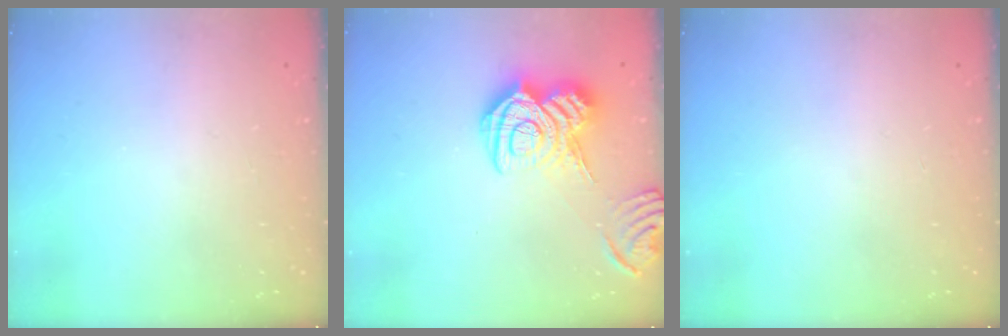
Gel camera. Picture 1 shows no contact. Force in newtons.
{"total": 16.8, "press": 16.8, "slide": 1.1}
{"total": 0.0}